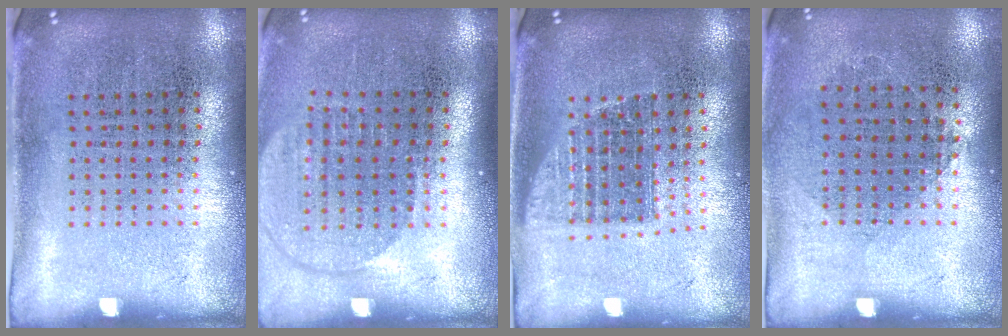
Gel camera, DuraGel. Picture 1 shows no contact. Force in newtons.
{"total": 1.6, "press": 1.4, "slide": 0.9}
{"total": 1.4, "press": 1.2, "slide": 0.7}
{"total": 0.8, "press": 0.8, "slide": 0.3}